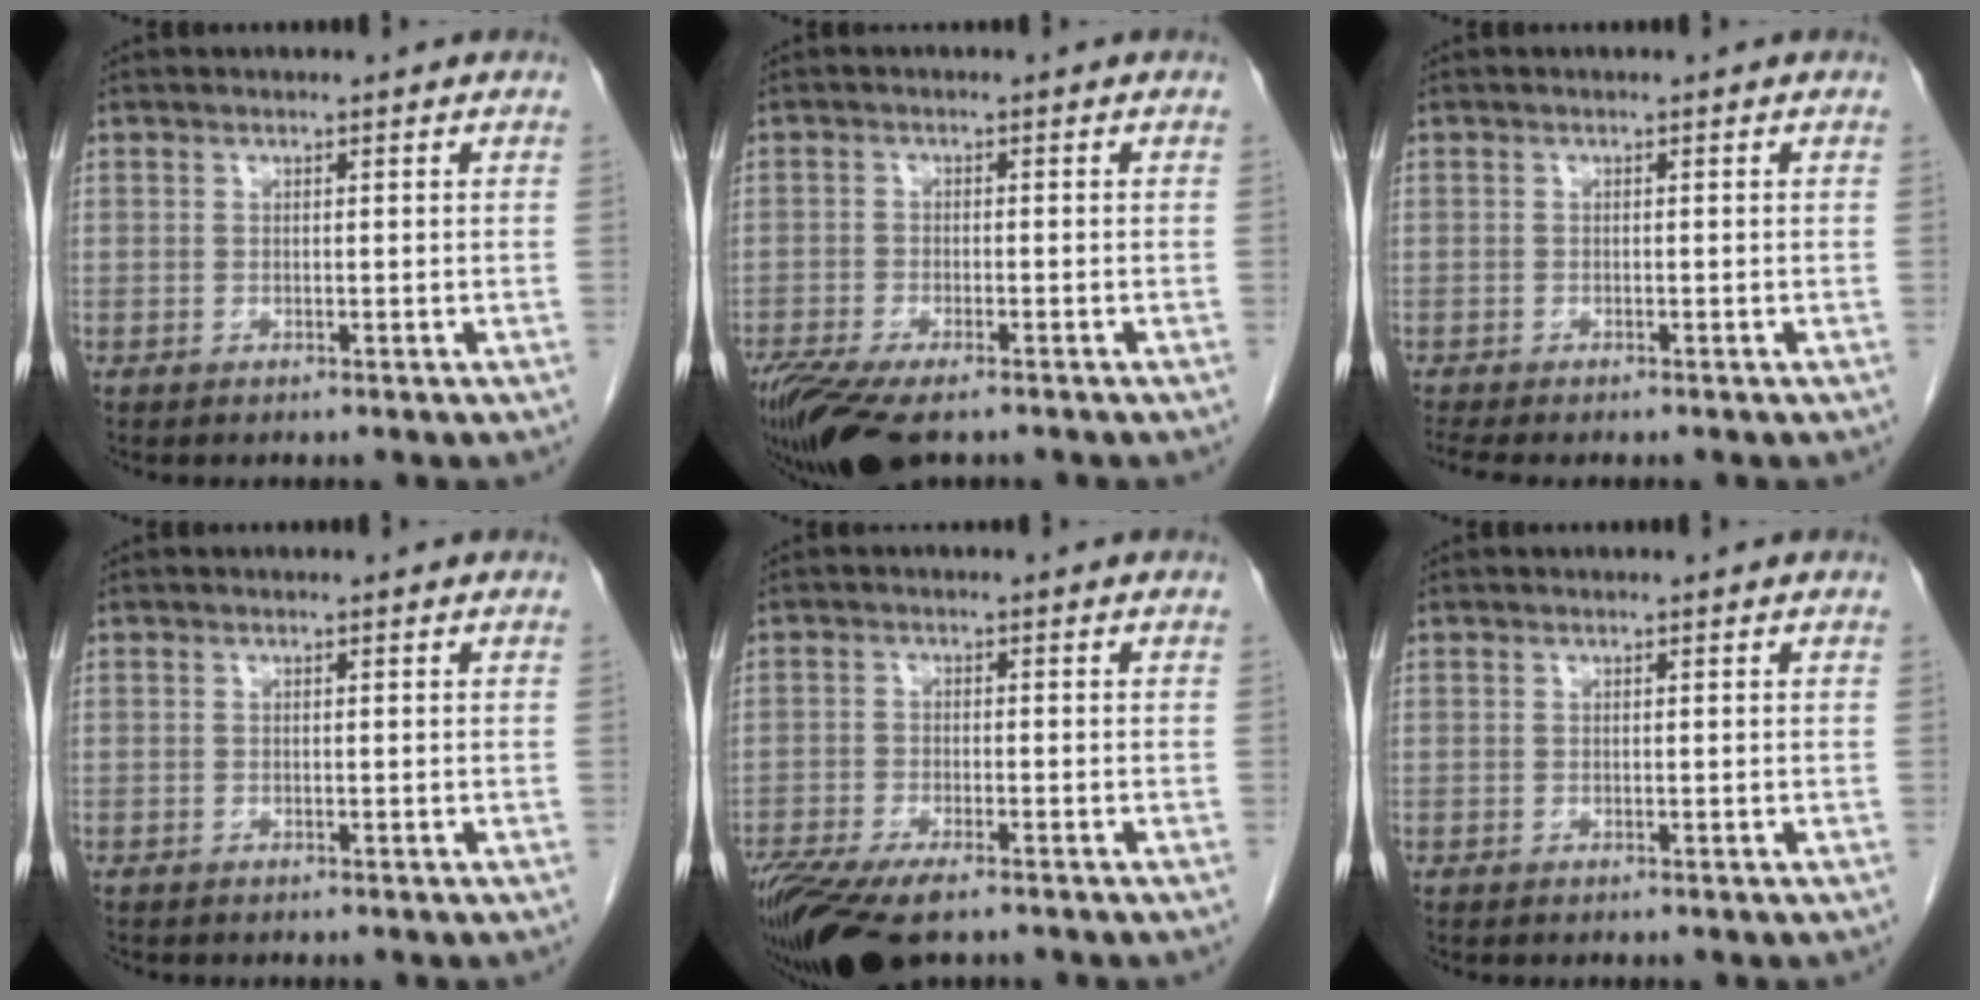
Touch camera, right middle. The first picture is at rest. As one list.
[{"total": 10.8, "force": [-7.9, 3.1, 6.7], "torque": [-0.119, -0.022, -0.129]}, {"total": 2.8, "force": [-2.5, 0.3, 1.3], "torque": [-0.026, -0.010, -0.038]}, {"total": 0.6, "force": [-0.6, 0.2, 0.1], "torque": [-0.008, 0.001, -0.010]}, {"total": 12.6, "force": [-9.1, 3.7, 7.9], "torque": [-0.152, -0.024, -0.149]}, {"total": 0.0}]